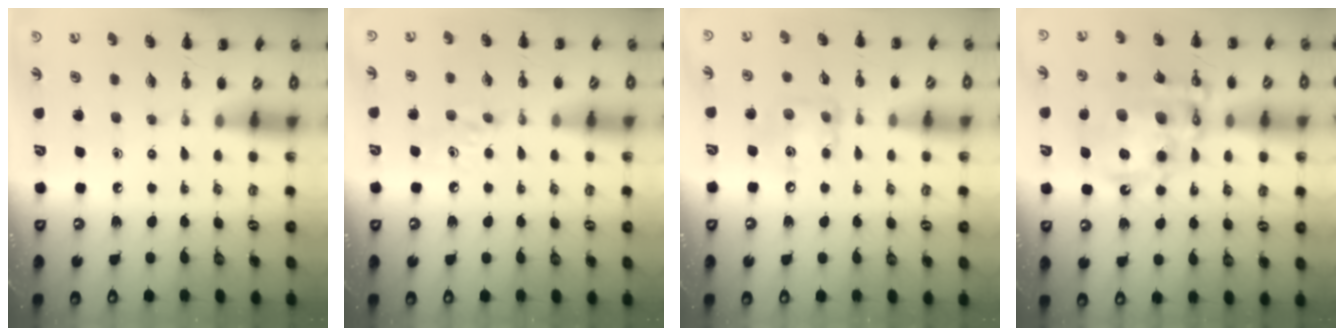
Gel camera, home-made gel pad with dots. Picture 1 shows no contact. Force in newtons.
{"total": 5.0, "press": 4.7, "slide": 1.7}
{"total": 9.4, "press": 9.3, "slide": 0.6}
{"total": 17.5, "press": 17.0, "slide": 3.8}